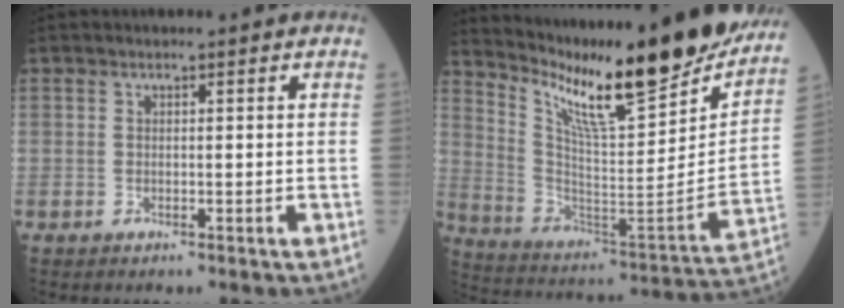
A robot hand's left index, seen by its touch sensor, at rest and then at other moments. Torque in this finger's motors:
{"motor_torque": [1.45, -0.69, 0.33, 0.07]}